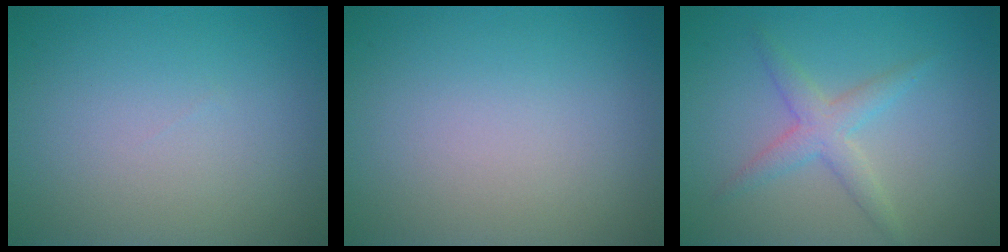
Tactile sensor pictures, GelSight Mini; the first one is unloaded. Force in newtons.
{"total": 0.0}
{"total": 2.6, "press": 2.6, "slide": 0.1}